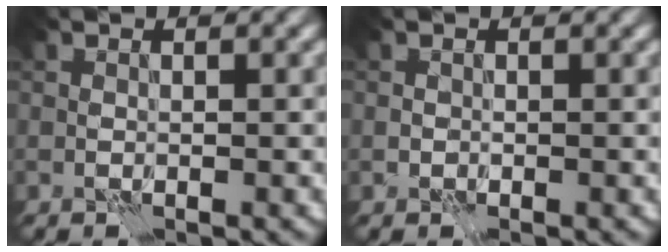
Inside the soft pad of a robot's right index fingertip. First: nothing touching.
{"total": 0.6, "force": [-0.3, 0.5, 0.1], "torque": [0.002, -0.001, -0.007]}